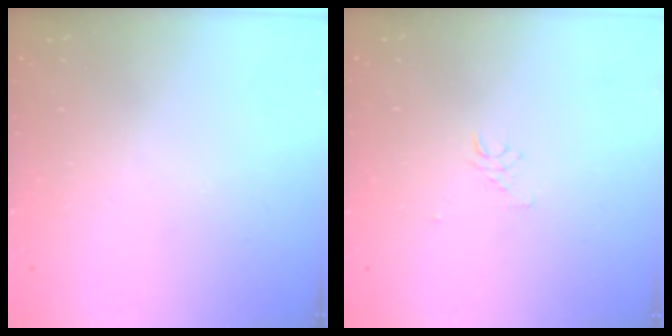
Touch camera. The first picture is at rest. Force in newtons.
{"total": 2.6, "press": 2.6, "slide": 0.1}